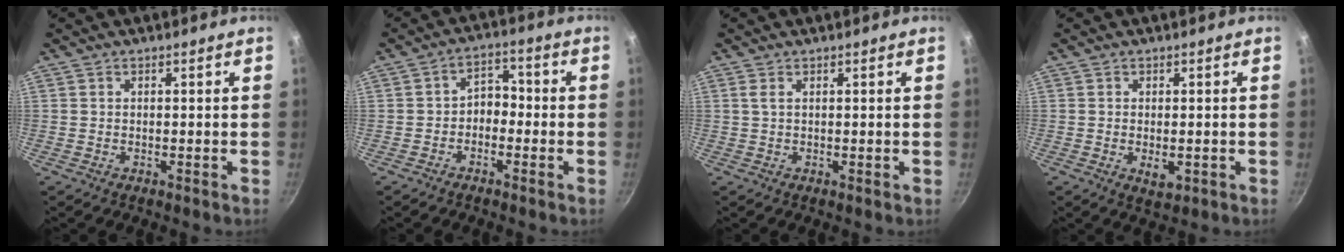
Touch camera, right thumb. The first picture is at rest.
{"total": 4.5, "force": [-1.5, 3.2, 2.7], "torque": [-0.017, 0.027, -0.033]}
{"total": 0.9, "force": [0.4, 0.1, 0.8], "torque": [-0.017, -0.001, 0.005]}
{"total": 3.2, "force": [-0.6, 1.7, 2.6], "torque": [-0.041, -0.008, -0.007]}